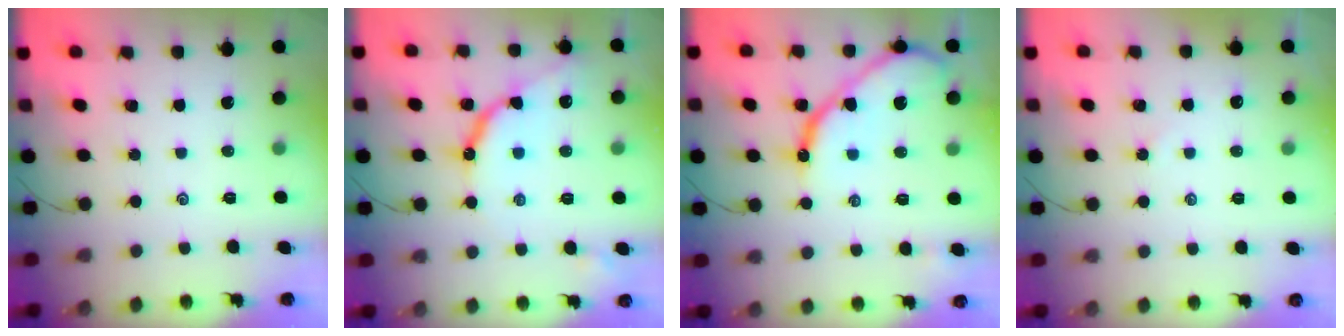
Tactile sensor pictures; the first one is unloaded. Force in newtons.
{"total": 10.8, "press": 10.8, "slide": 0.7}
{"total": 13.3, "press": 13.2, "slide": 1.5}
{"total": 2.8, "press": 2.8, "slide": 0.5}